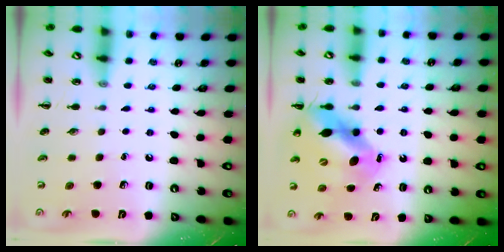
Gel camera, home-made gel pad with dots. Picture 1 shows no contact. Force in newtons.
{"total": 10.5, "press": 10.1, "slide": 2.7}